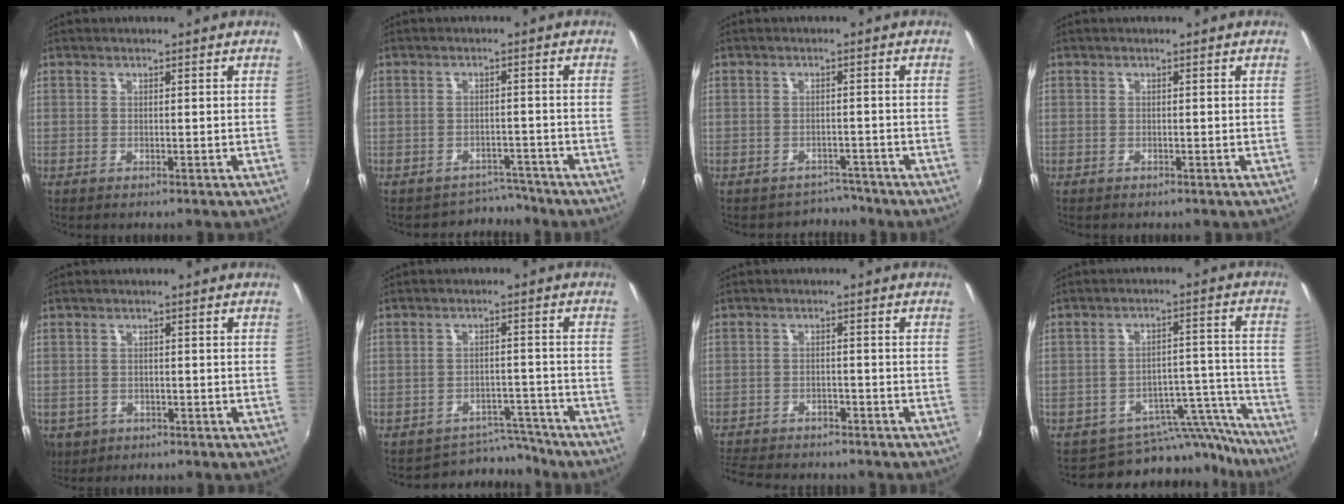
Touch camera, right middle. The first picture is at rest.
{"total": 4.3, "force": [-3.9, 1.6, -1.0], "torque": [0.020, 0.012, -0.056]}
{"total": 3.6, "force": [-3.2, 1.4, -0.9], "torque": [0.016, 0.007, -0.047]}
{"total": 0.0}
{"total": 6.3, "force": [-2.5, 5.1, 2.5], "torque": [-0.064, -0.014, -0.033]}
{"total": 7.2, "force": [-6.9, 2.0, -0.6], "torque": [0.011, 0.024, -0.099]}
{"total": 10.0, "force": [-8.9, 3.1, 3.2], "torque": [-0.092, -0.013, -0.142]}
{"total": 14.7, "force": [-13.8, 5.0, 1.3], "torque": [-0.005, 0.052, -0.183]}